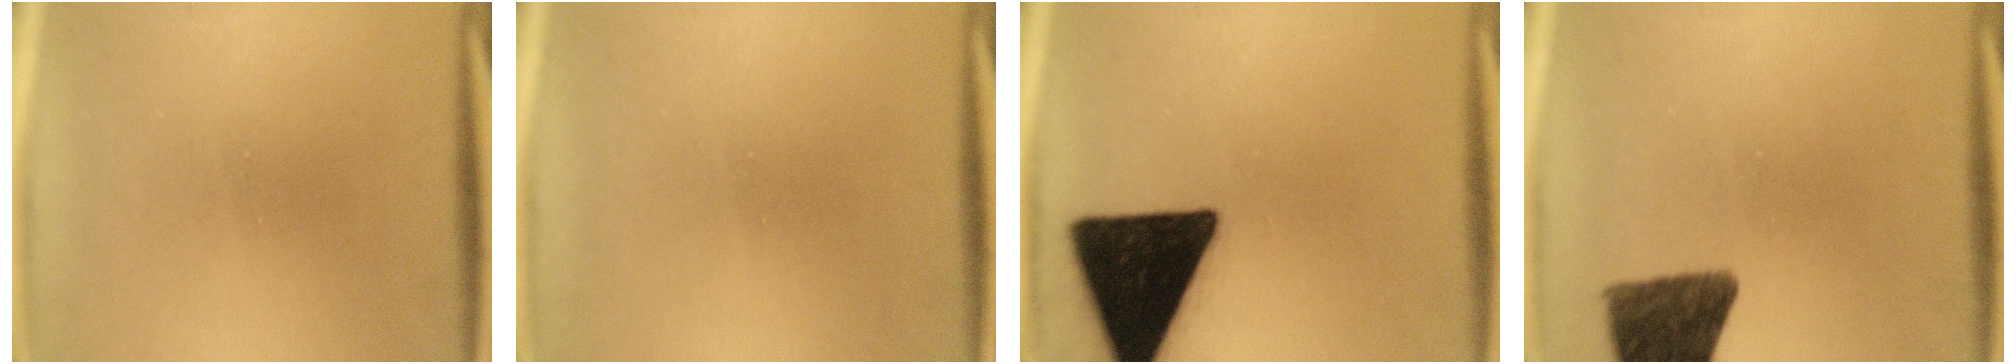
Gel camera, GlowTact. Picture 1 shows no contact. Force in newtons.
{"total": 1.6}
{"total": 19.8}
{"total": 11.2}